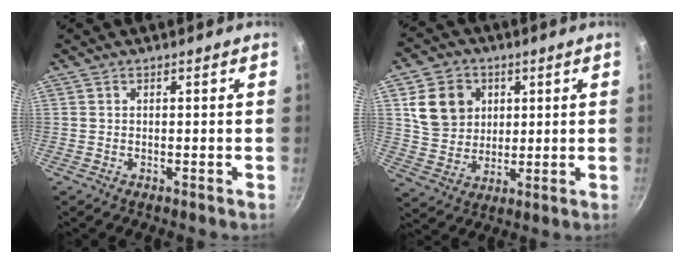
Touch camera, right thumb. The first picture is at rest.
{"total": 11.3, "force": [3.2, 9.8, 4.6], "torque": [-0.055, -0.005, 0.061]}